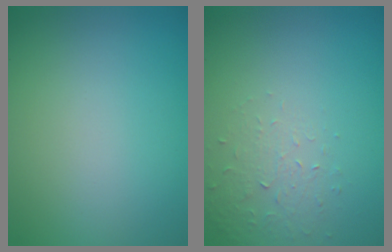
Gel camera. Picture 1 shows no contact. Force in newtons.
{"total": 1.4, "press": 0.7, "slide": 1.2}